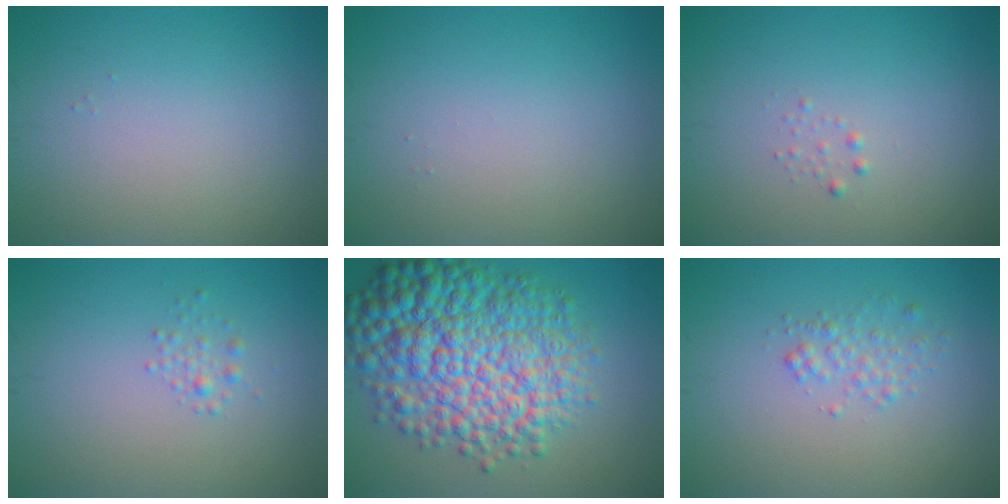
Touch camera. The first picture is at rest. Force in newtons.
{"total": 0.0}
{"total": 0.6, "press": 0.6, "slide": 0.0}
{"total": 1.0, "press": 1.0, "slide": 0.0}
{"total": 12.3, "press": 12.3, "slide": 0.2}
{"total": 1.6, "press": 1.6, "slide": 0.1}